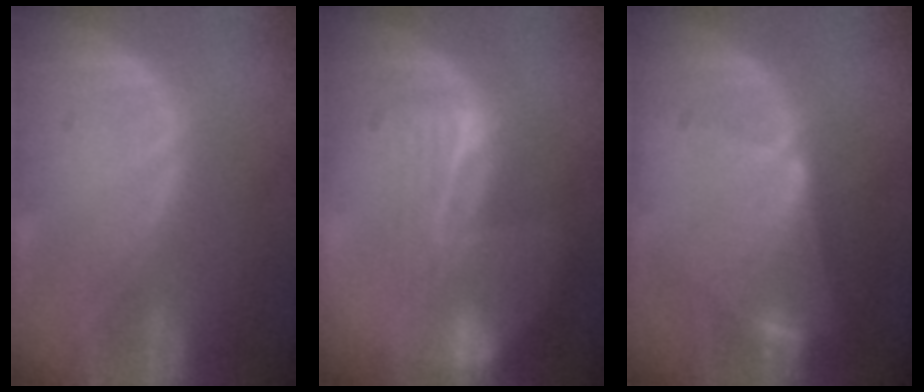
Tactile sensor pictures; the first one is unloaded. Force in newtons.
{"total": 8.4, "press": 7.2, "slide": 4.3}
{"total": 6.9, "press": 6.1, "slide": 3.1}